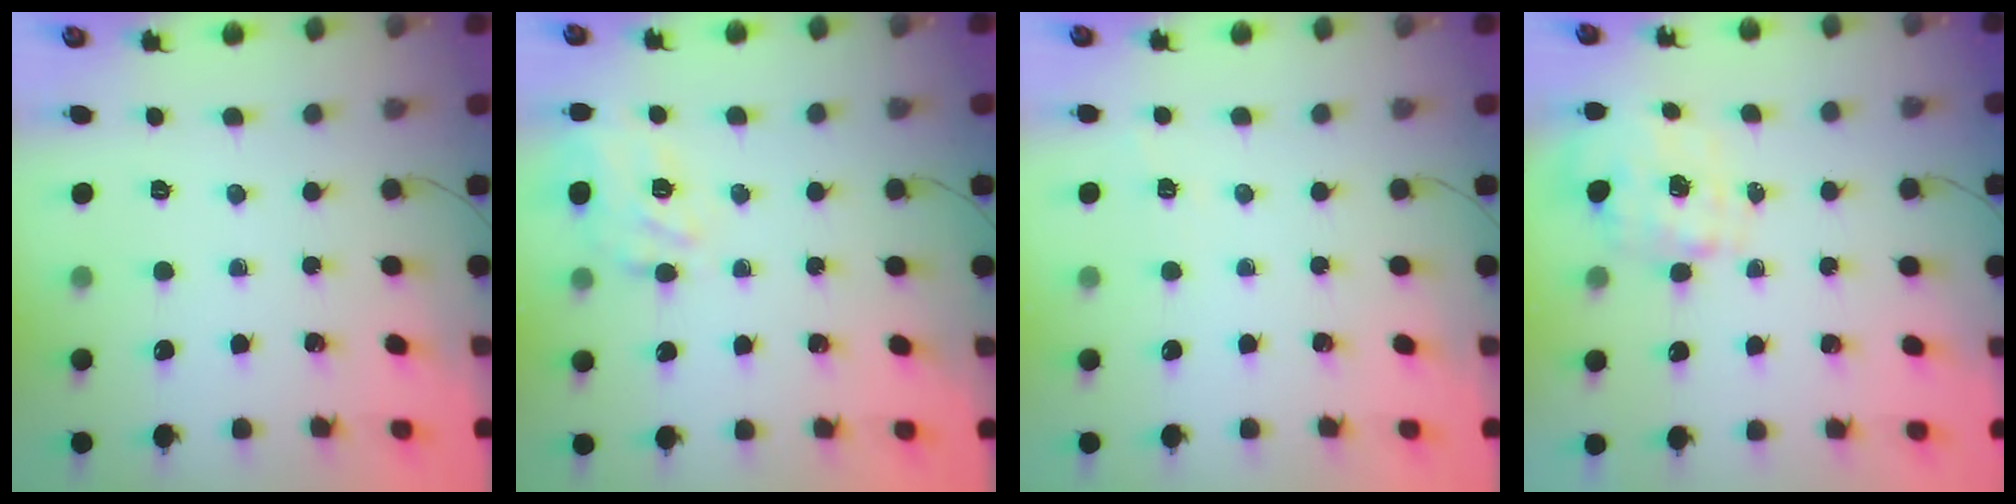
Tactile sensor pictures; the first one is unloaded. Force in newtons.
{"total": 9.5, "press": 9.2, "slide": 2.3}
{"total": 1.9, "press": 1.3, "slide": 1.4}
{"total": 1.5, "press": 1.5, "slide": 0.5}